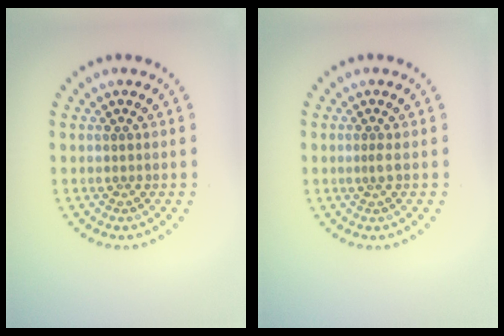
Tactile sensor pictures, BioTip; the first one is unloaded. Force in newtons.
{"total": 0.8, "press": 0.5, "slide": 0.6}